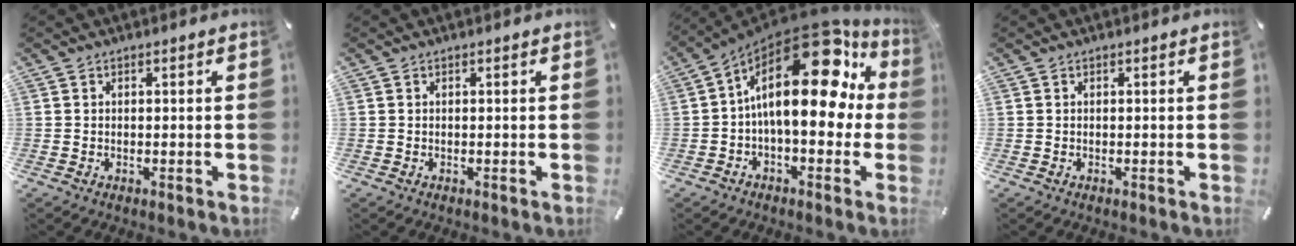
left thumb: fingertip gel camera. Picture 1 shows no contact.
{"total": 0.0}
{"total": 22.7, "force": [6.1, 10.9, 19.0], "torque": [-0.305, -0.043, 0.102]}
{"total": 0.0}